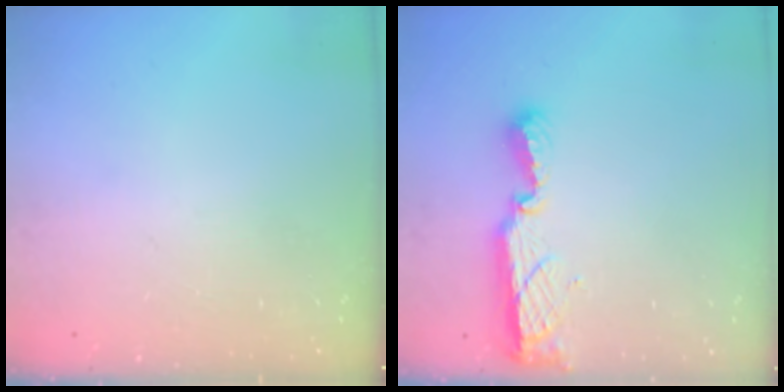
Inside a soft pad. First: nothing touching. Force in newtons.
{"total": 8.3, "press": 8.3, "slide": 0.7}